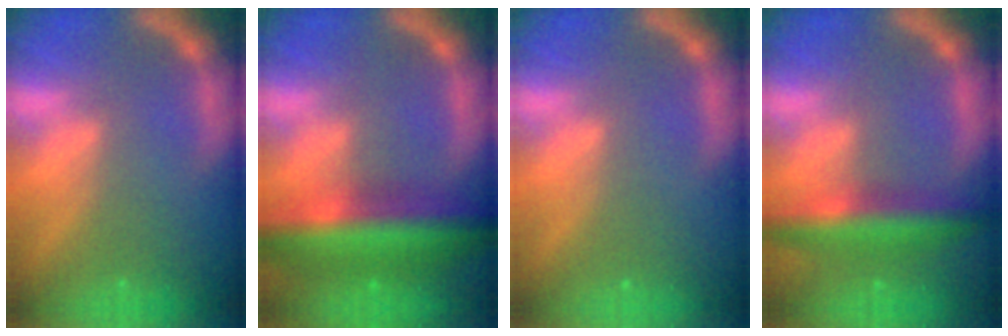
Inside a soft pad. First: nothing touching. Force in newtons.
{"total": 10.0}
{"total": 0.0}
{"total": 5.9}